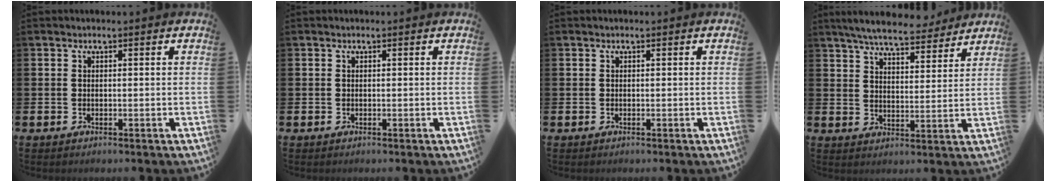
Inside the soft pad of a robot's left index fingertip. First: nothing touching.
{"total": 0.0}
{"total": 0.0}
{"total": 6.9, "force": [6.5, 1.1, 2.0], "torque": [-0.048, -0.037, 0.113]}